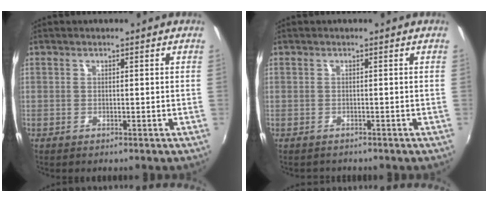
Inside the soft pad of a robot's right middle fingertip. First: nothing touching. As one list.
[{"total": 1.0, "force": [-0.8, 0.6, -0.1], "torque": [-0.002, 0.003, -0.012]}]